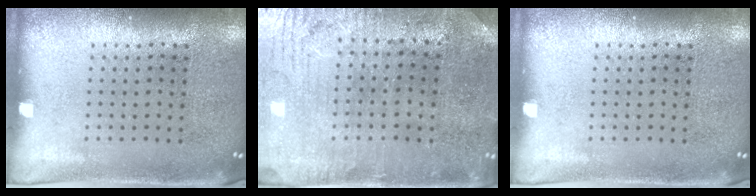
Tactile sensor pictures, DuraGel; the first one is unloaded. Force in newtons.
{"total": 0.9, "press": 0.7, "slide": 0.6}
{"total": 0.0}